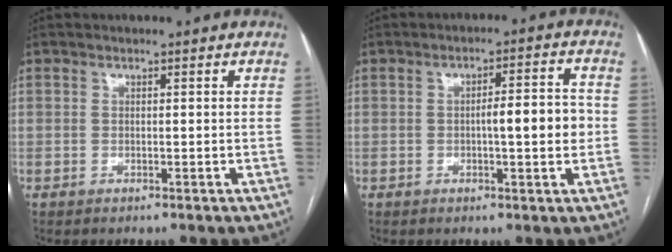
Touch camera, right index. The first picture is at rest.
{"total": 6.4, "force": [-0.5, 1.1, 6.3], "torque": [-0.091, 0.013, -0.006]}